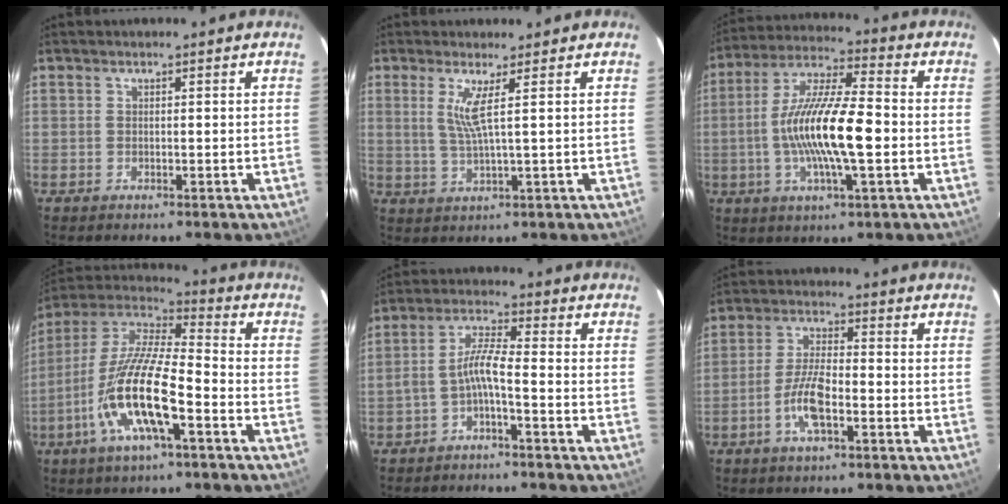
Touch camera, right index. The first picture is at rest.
{"total": 4.1, "force": [1.4, -0.7, 3.8], "torque": [-0.070, -0.009, 0.027]}
{"total": 15.8, "force": [-2.3, 3.1, 15.3], "torque": [-0.292, 0.002, -0.047]}
{"total": 17.3, "force": [-6.9, 4.1, 15.4], "torque": [-0.304, -0.017, -0.141]}
{"total": 4.9, "force": [-2.4, 0.3, 4.2], "torque": [-0.101, 0.015, -0.045]}
{"total": 7.2, "force": [-3.1, 2.1, 6.2], "torque": [-0.130, 0.003, -0.061]}